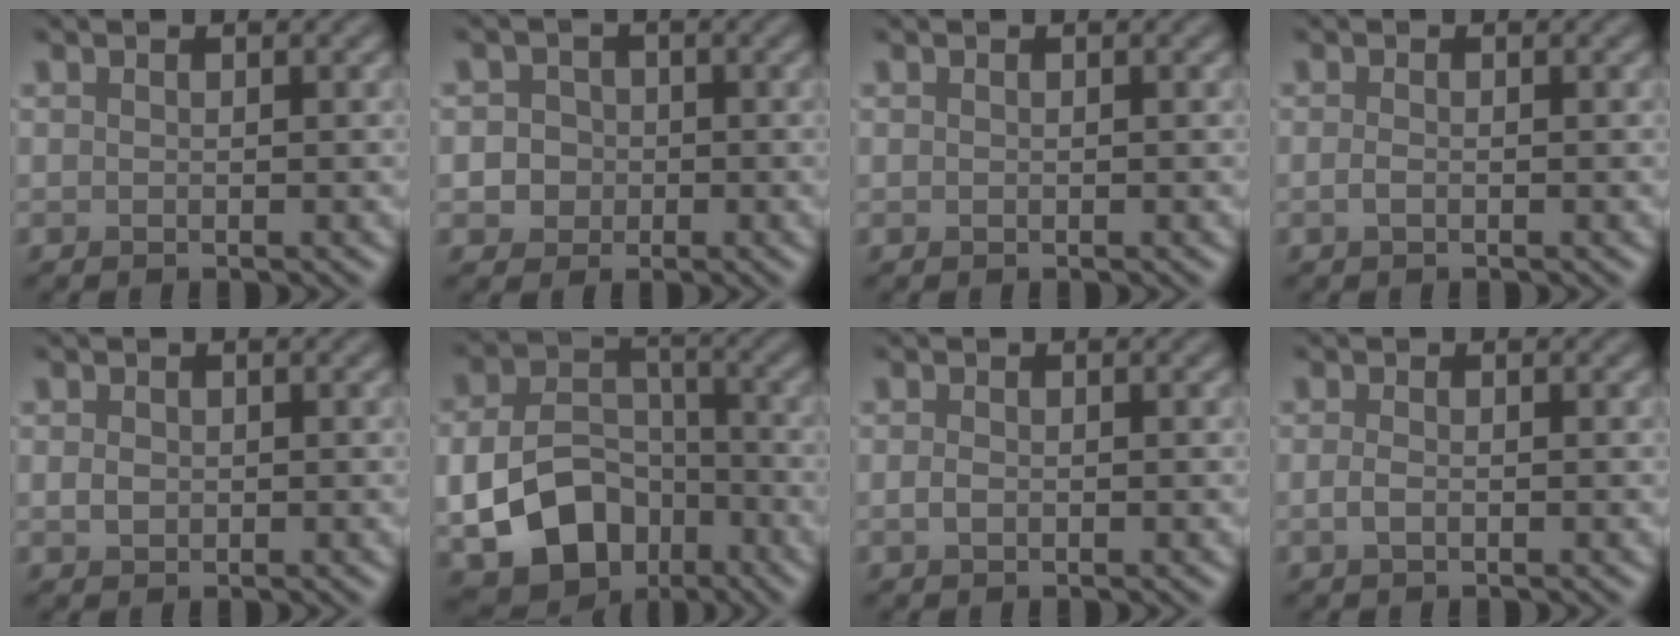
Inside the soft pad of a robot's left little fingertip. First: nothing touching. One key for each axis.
{"total": 3.5, "fx": -0.1, "fy": 3.3, "fz": 1.2, "tx": 0.010, "ty": 0.020, "tz": -0.024}
{"total": 0.0}
{"total": 0.7, "fx": -0.3, "fy": 0.3, "fz": 0.6, "tx": -0.016, "ty": -0.002, "tz": -0.007}
{"total": 1.0, "fx": 0.0, "fy": 0.9, "fz": 0.6, "tx": -0.012, "ty": -0.001, "tz": -0.001}
{"total": 10.4, "fx": -3.7, "fy": 7.6, "fz": 6.1, "tx": -0.119, "ty": -0.027, "tz": -0.048}
{"total": 0.8, "fx": -0.2, "fy": 0.5, "fz": 0.6, "tx": -0.014, "ty": -0.001, "tz": -0.005}
{"total": 1.0, "fx": -0.3, "fy": 0.5, "fz": 0.9, "tx": -0.022, "ty": -0.002, "tz": -0.009}